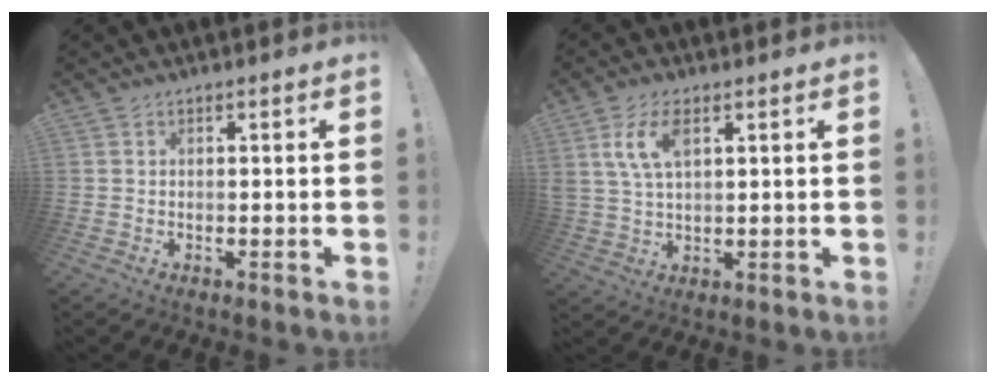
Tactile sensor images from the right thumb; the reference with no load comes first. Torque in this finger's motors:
{"motor_torque": [1.43, 2.48, 0.89, 0.08, 0.13]}